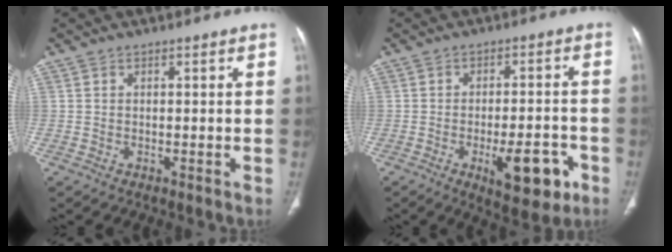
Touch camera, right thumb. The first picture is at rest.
{"total": 10.9, "force": [-4.6, 4.2, 9.0], "torque": [-0.109, 0.015, -0.057]}